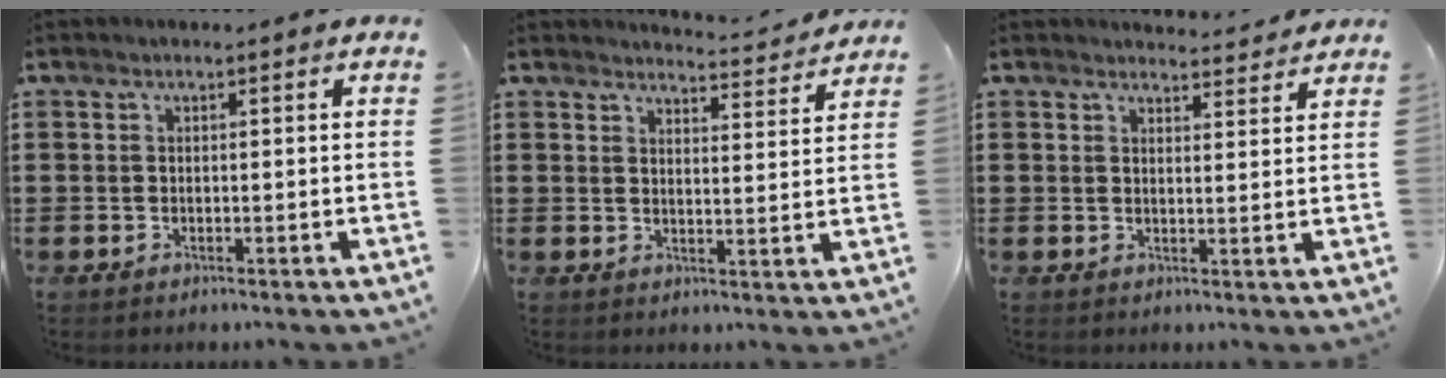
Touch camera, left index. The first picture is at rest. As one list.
[{"total": 3.9, "force": [3.9, -0.2, 0.5], "torque": [-0.016, -0.028, 0.067]}, {"total": 3.1, "force": [3.1, 0.3, 0.3], "torque": [-0.007, -0.015, 0.055]}]